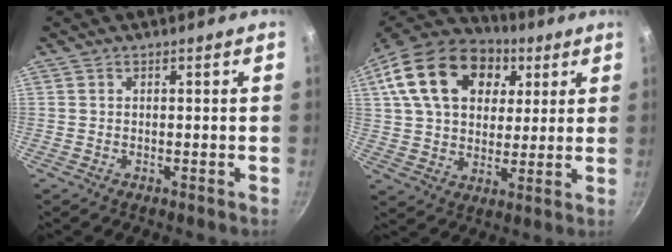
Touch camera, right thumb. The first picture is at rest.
{"total": 23.0, "force": [7.9, 16.0, 14.5], "torque": [-0.247, 0.010, 0.127]}